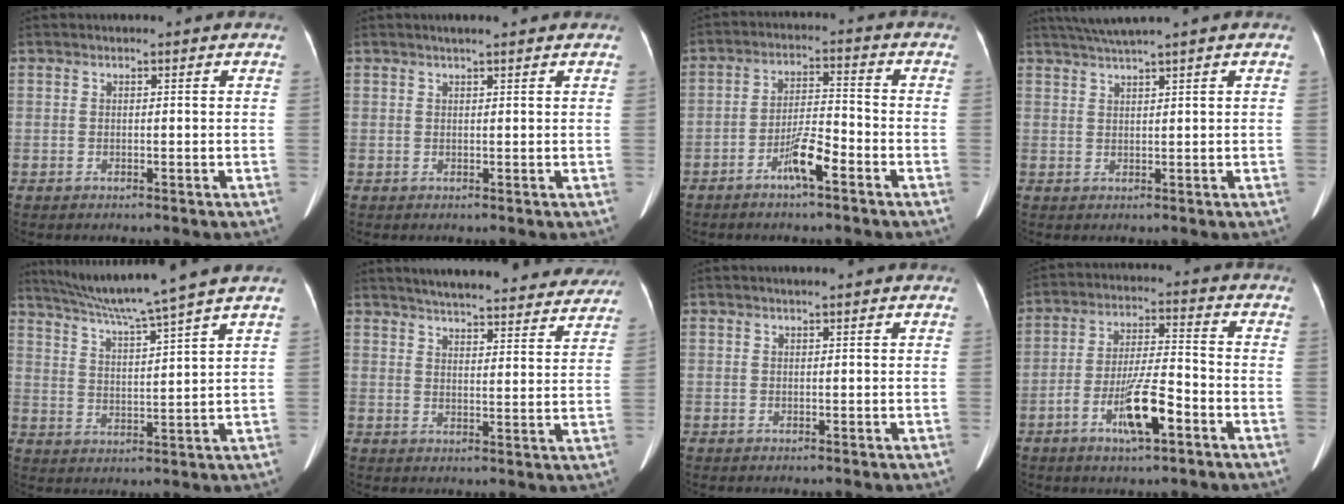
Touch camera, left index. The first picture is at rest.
{"total": 2.8, "force": [2.3, 0.2, 1.6], "torque": [-0.020, 0.020, 0.033]}
{"total": 6.0, "force": [-3.8, 0.8, 4.6], "torque": [-0.095, 0.002, -0.069]}
{"total": 3.9, "force": [3.2, -1.2, 2.0], "torque": [-0.043, 0.012, 0.065]}
{"total": 12.0, "force": [10.2, -2.6, 5.9], "torque": [-0.103, -0.002, 0.166]}
{"total": 24.9, "force": [22.7, 4.7, 9.3], "torque": [-0.135, -0.014, 0.278]}
{"total": 0.7, "force": [0.5, -0.1, 0.4], "torque": [-0.010, 0.004, 0.012]}
{"total": 9.4, "force": [-4.6, 1.6, 8.0], "torque": [-0.158, -0.006, -0.080]}